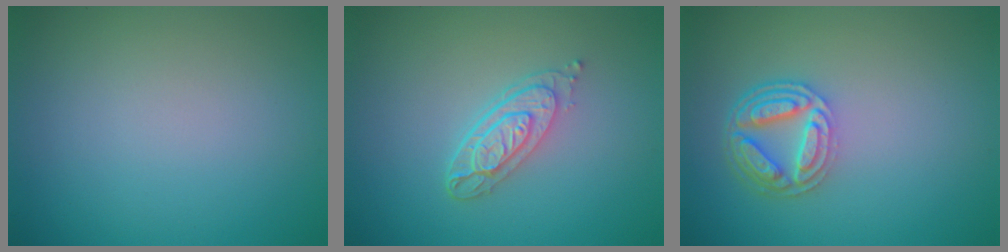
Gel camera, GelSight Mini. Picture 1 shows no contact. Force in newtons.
{"total": 3.7, "press": 2.7, "slide": 2.4}
{"total": 4.6, "press": 3.6, "slide": 2.9}